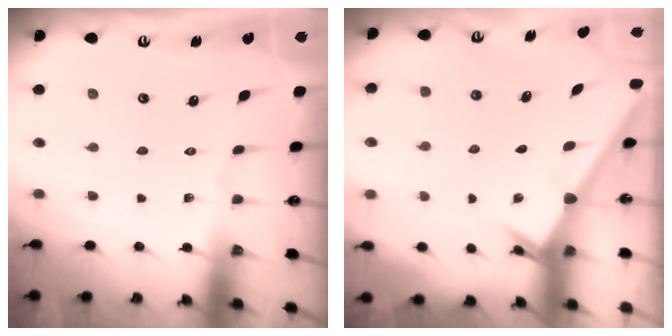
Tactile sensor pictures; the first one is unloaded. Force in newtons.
{"total": 2.6, "press": 2.6, "slide": 0.2}